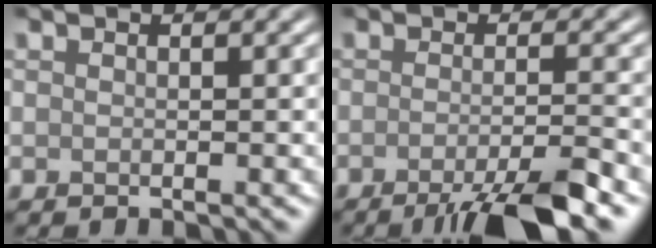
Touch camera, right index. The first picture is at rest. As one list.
[{"total": 5.7, "force": [-3.4, 1.0, 4.5], "torque": [-0.061, -0.004, -0.064]}]